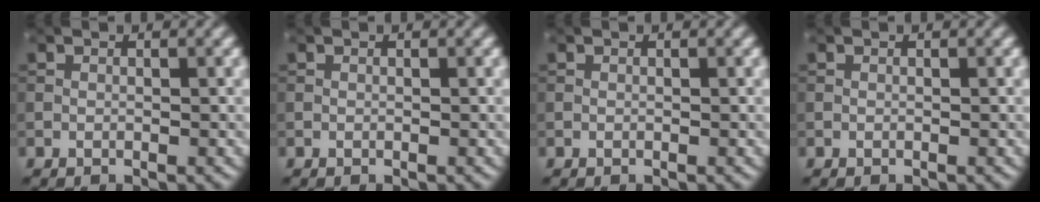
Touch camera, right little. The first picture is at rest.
{"total": 0.0}
{"total": 0.0}
{"total": 0.0}